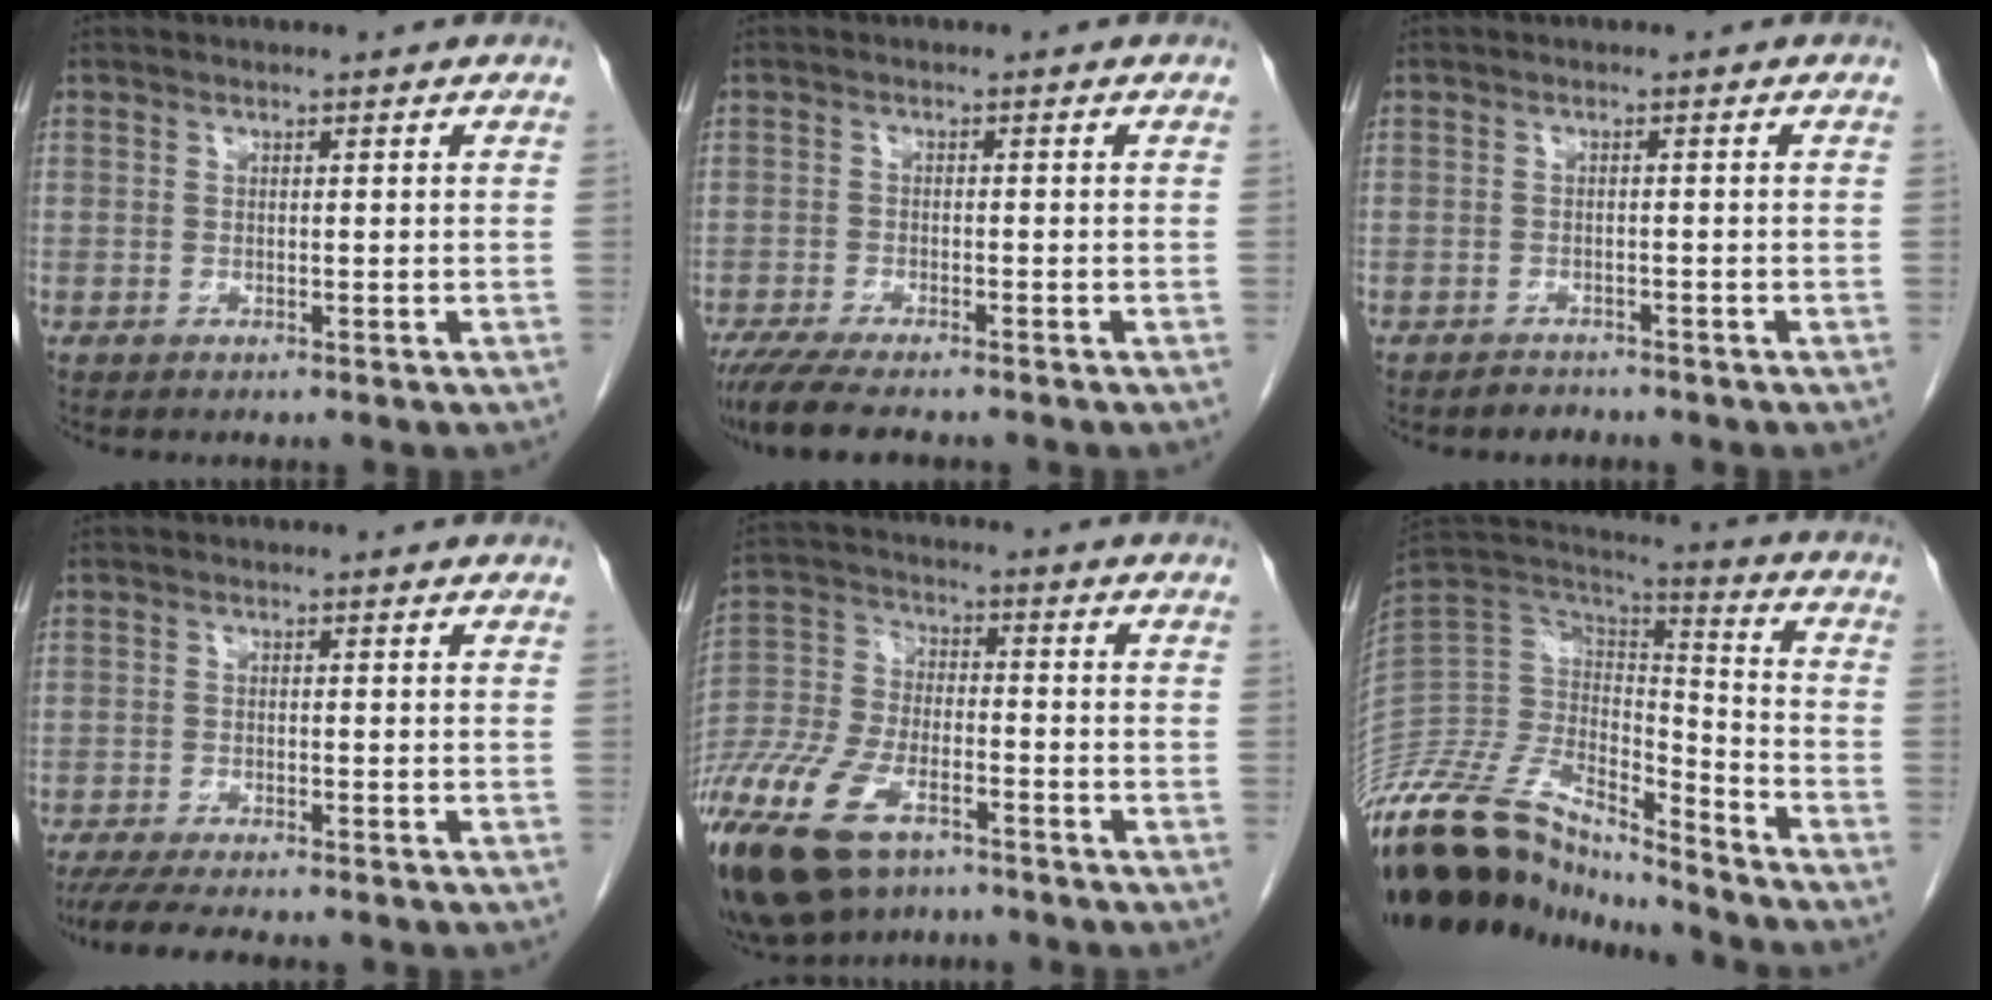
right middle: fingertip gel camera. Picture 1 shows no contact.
{"total": 8.8, "force": [-7.3, 1.4, 4.7], "torque": [-0.076, -0.020, -0.117]}
{"total": 1.6, "force": [-1.4, 0.7, -0.1], "torque": [-0.005, 0.000, -0.021]}
{"total": 8.3, "force": [-7.0, 1.1, 4.4], "torque": [-0.066, -0.015, -0.108]}
{"total": 20.3, "force": [-12.8, 9.4, 12.6], "torque": [-0.341, -0.037, -0.239]}
{"total": 24.6, "force": [-21.8, 7.0, 9.1], "torque": [-0.224, 0.009, -0.381]}